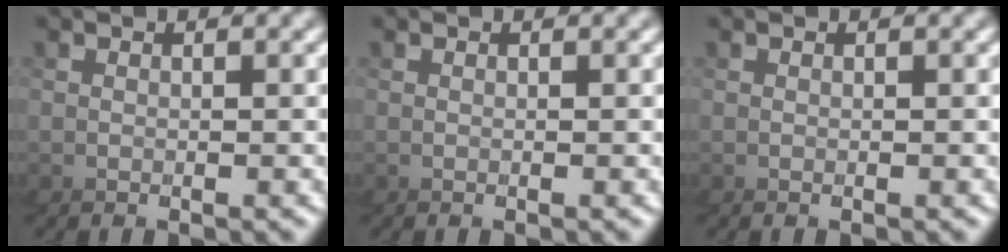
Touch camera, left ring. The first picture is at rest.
{"total": 0.0}
{"total": 0.0}